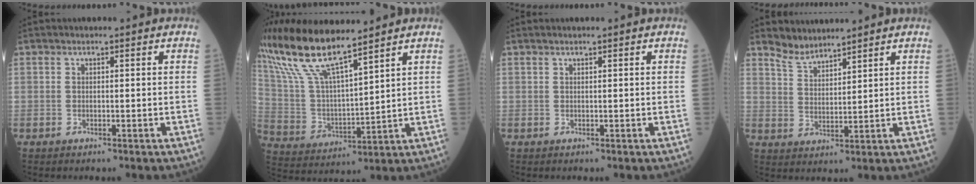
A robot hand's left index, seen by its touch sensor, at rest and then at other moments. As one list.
[{"total": 13.5, "force": [11.0, 1.4, 7.7], "torque": [-0.171, 0.006, 0.224]}, {"total": 0.0}, {"total": 3.7, "force": [3.6, 0.9, 0.4], "torque": [-0.016, 0.001, 0.078]}]